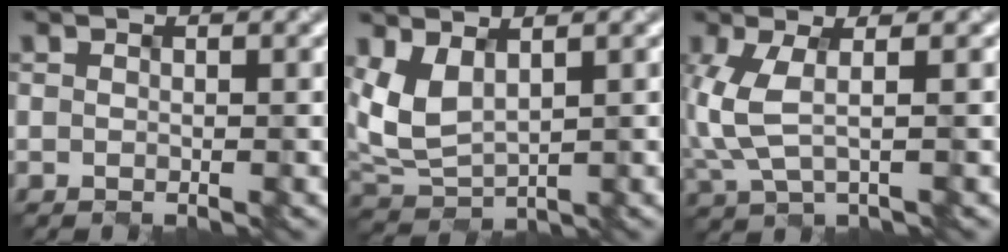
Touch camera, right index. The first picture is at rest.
{"total": 3.8, "force": [1.4, 2.1, 2.8], "torque": [-0.074, -0.002, 0.033]}
{"total": 4.1, "force": [-0.1, 1.8, 3.7], "torque": [-0.103, -0.001, 0.001]}